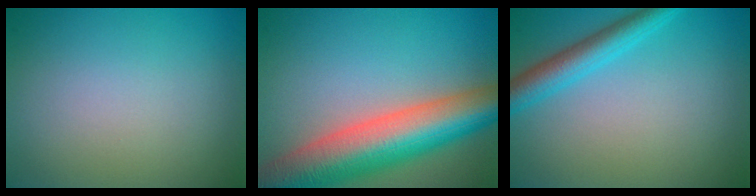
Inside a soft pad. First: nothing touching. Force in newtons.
{"total": 11.0, "press": 10.9, "slide": 0.9}
{"total": 3.8, "press": 3.8, "slide": 0.1}